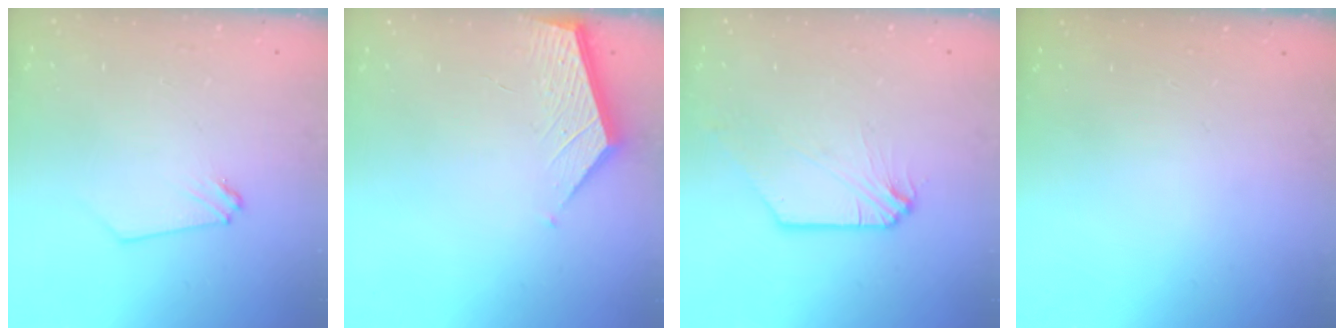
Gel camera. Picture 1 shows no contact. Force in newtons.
{"total": 2.6, "press": 2.6, "slide": 0.3}
{"total": 0.0}
{"total": 0.0}